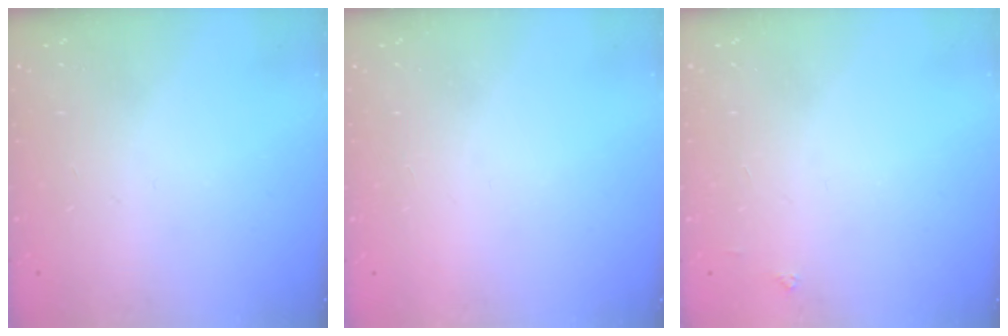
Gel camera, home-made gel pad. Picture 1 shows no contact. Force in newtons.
{"total": 1.5, "press": 1.5, "slide": 0.1}
{"total": 3.8, "press": 3.8, "slide": 0.4}